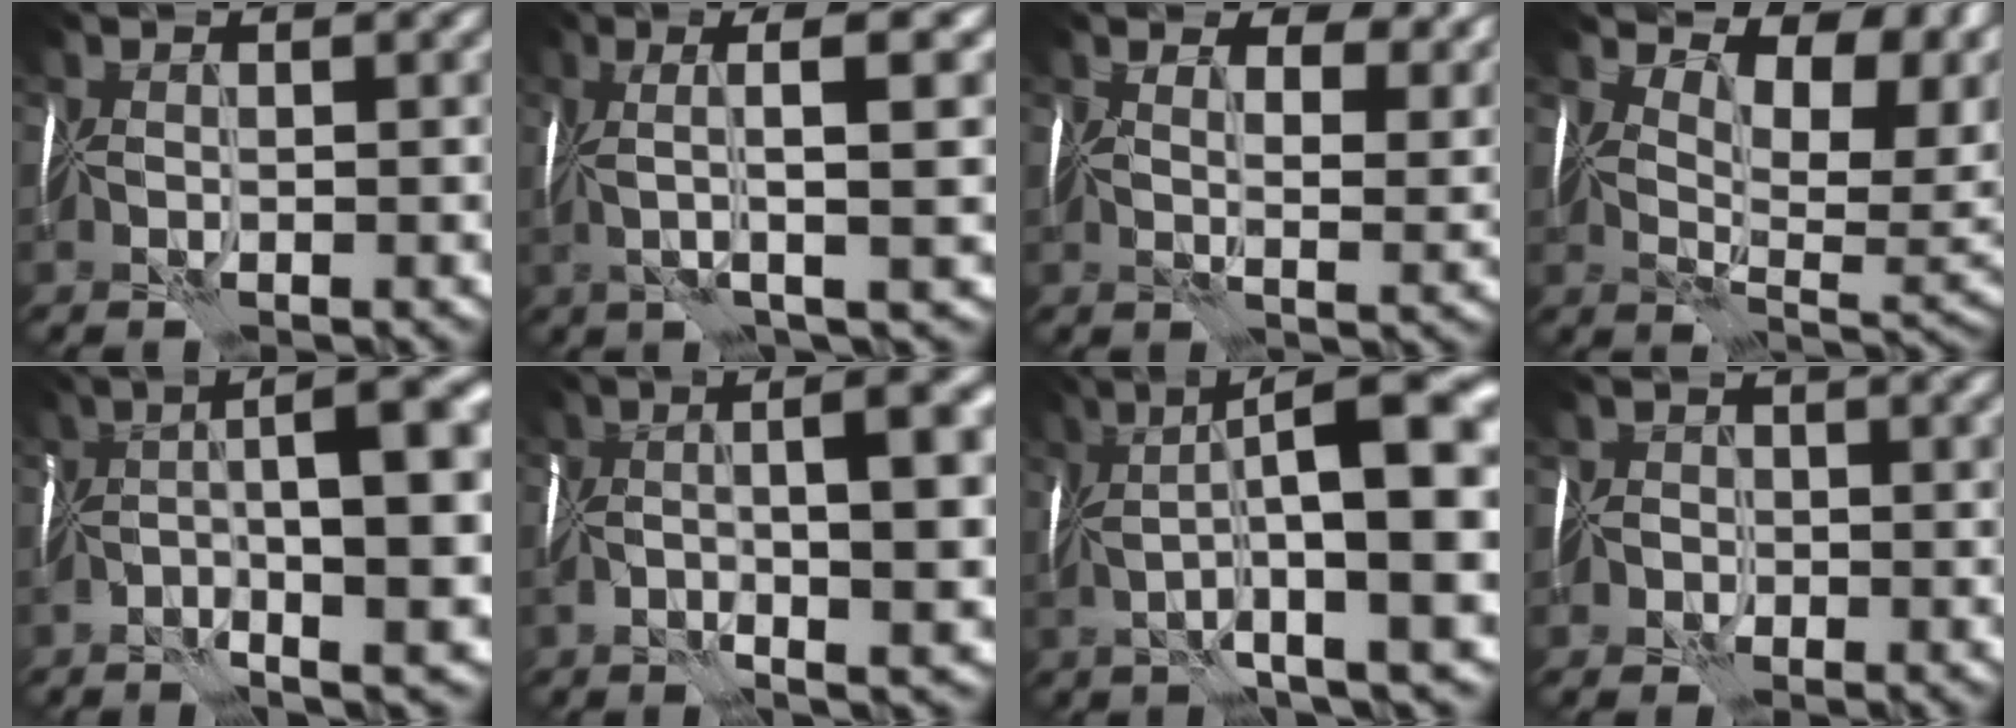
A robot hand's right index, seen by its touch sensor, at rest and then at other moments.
{"total": 6.8, "force": [1.4, 1.0, 6.5], "torque": [-0.110, 0.014, 0.021]}
{"total": 7.7, "force": [5.2, 3.4, 4.6], "torque": [-0.060, 0.017, 0.056]}
{"total": 9.7, "force": [4.9, 4.6, 6.9], "torque": [-0.101, -0.003, 0.088]}
{"total": 11.4, "force": [-1.7, 3.1, 10.8], "torque": [-0.169, 0.024, -0.022]}
{"total": 10.0, "force": [-0.9, 2.8, 9.6], "torque": [-0.149, 0.018, -0.017]}
{"total": 13.5, "force": [2.0, 3.7, 12.9], "torque": [-0.204, 0.015, 0.037]}
{"total": 1.5, "force": [-0.5, 1.4, -0.1], "torque": [0.021, 0.013, -0.019]}